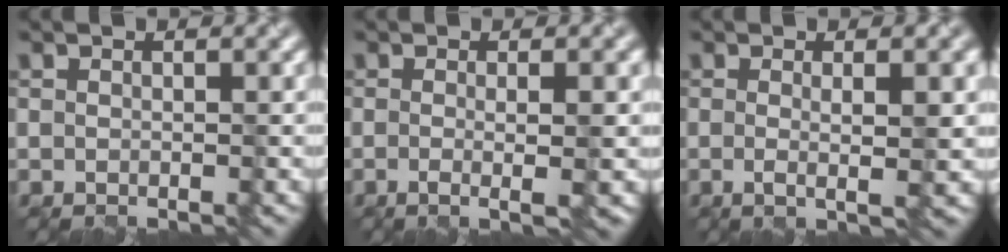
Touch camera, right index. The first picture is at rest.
{"total": 3.9, "force": [-0.3, 1.2, 3.7], "torque": [-0.041, 0.003, -0.010]}
{"total": 3.9, "force": [0.1, 1.0, 3.8], "torque": [-0.052, 0.003, 0.000]}